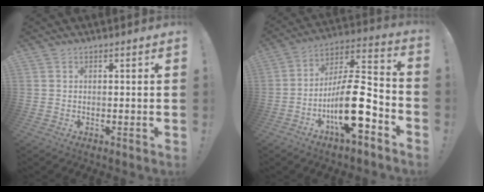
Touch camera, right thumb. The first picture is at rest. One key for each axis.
{"total": 18.1, "fx": -6.8, "fy": 6.5, "fz": 15.5, "tx": -0.269, "ty": 0.041, "tz": -0.108}